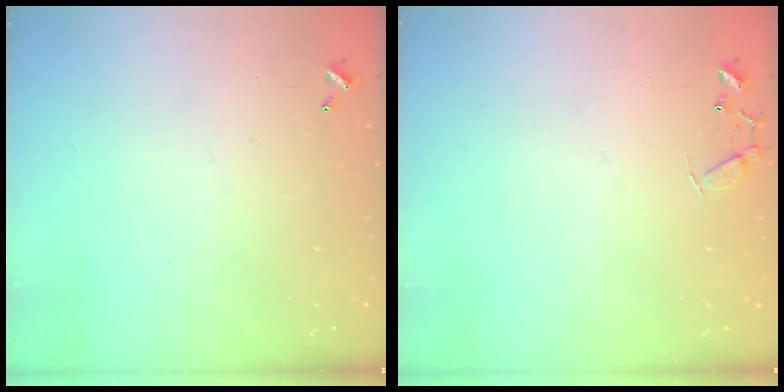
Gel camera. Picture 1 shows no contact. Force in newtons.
{"total": 7.7, "press": 7.6, "slide": 0.5}